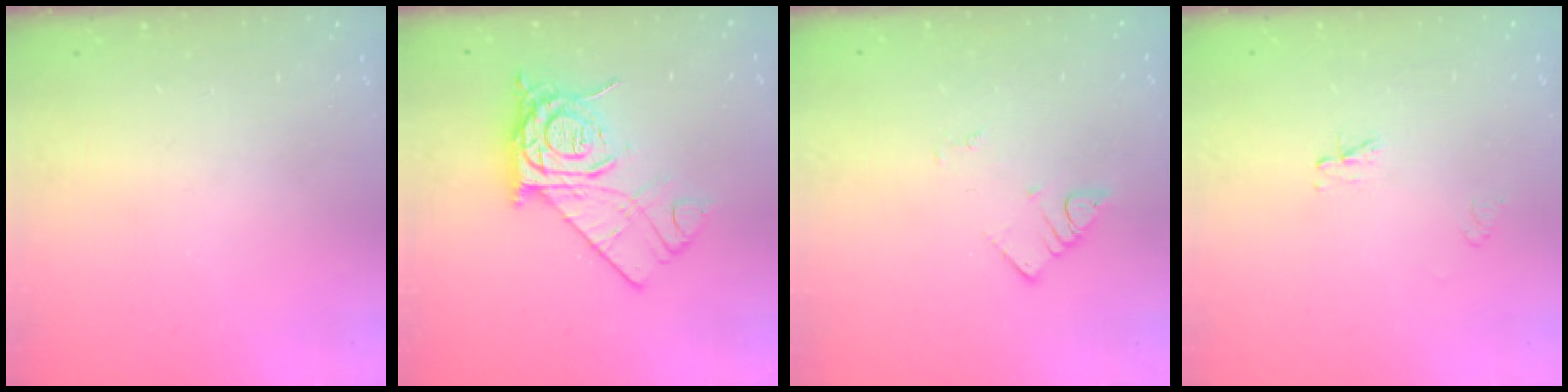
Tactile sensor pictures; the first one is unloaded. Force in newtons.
{"total": 14.2, "press": 14.1, "slide": 1.1}
{"total": 2.7, "press": 2.7, "slide": 0.4}
{"total": 2.3, "press": 2.3, "slide": 0.3}